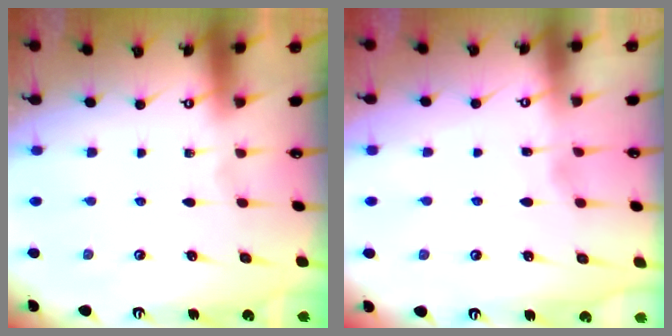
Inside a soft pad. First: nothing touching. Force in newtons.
{"total": 2.9, "press": 2.9, "slide": 0.4}